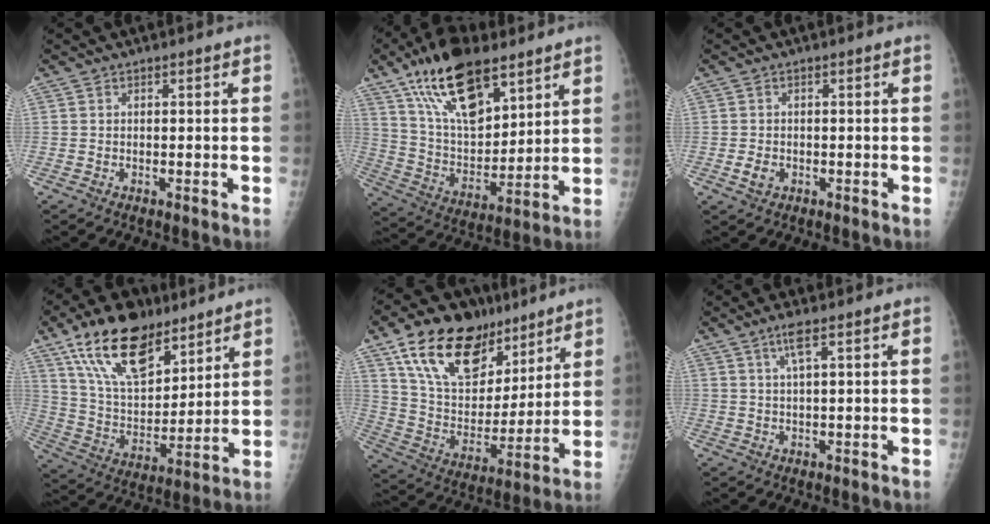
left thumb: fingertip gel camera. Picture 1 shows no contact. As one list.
[{"total": 20.1, "force": [12.5, 9.2, 12.8], "torque": [-0.190, -0.054, 0.233]}, {"total": 2.2, "force": [-0.6, 1.7, 1.3], "torque": [-0.020, 0.001, -0.008]}, {"total": 20.1, "force": [12.9, 9.8, 11.9], "torque": [-0.172, -0.048, 0.241]}, {"total": 22.7, "force": [13.8, 13.1, 12.4], "torque": [-0.175, -0.039, 0.247]}, {"total": 3.3, "force": [1.7, 0.3, 2.8], "torque": [-0.065, -0.002, 0.038]}]